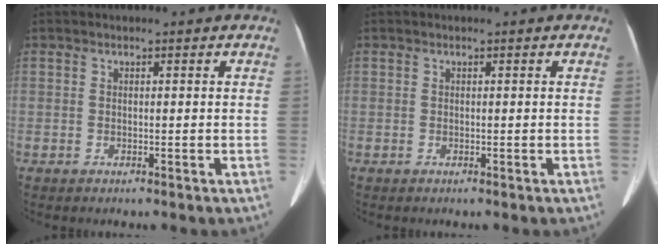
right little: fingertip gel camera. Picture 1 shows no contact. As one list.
[{"total": 0.0}]